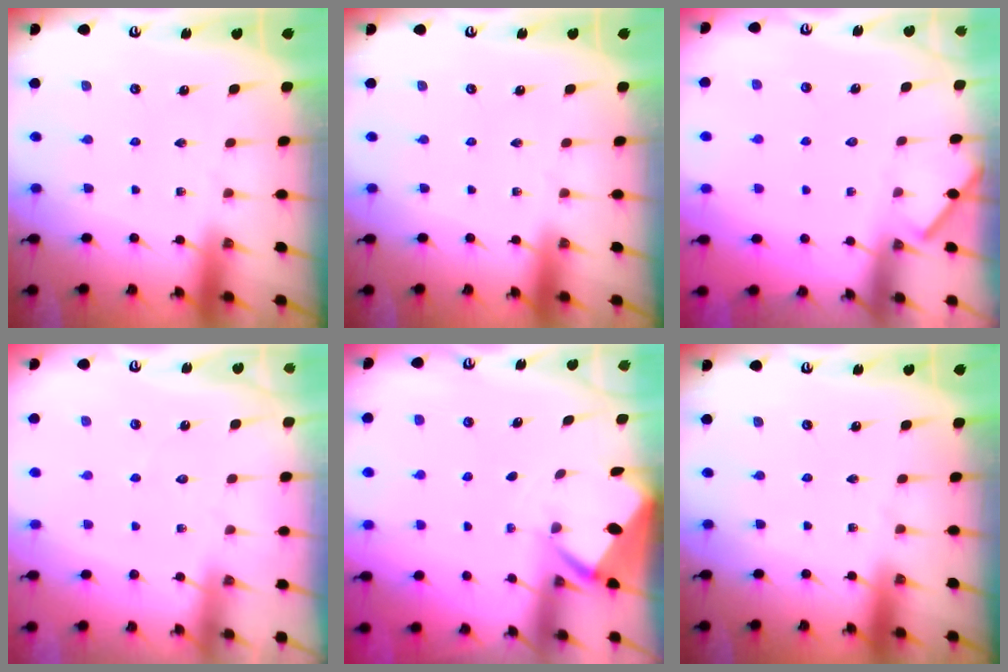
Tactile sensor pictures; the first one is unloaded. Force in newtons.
{"total": 0.0}
{"total": 1.7, "press": 1.6, "slide": 0.1}
{"total": 2.9, "press": 2.9, "slide": 0.3}
{"total": 2.5, "press": 2.5, "slide": 0.3}
{"total": 0.0}